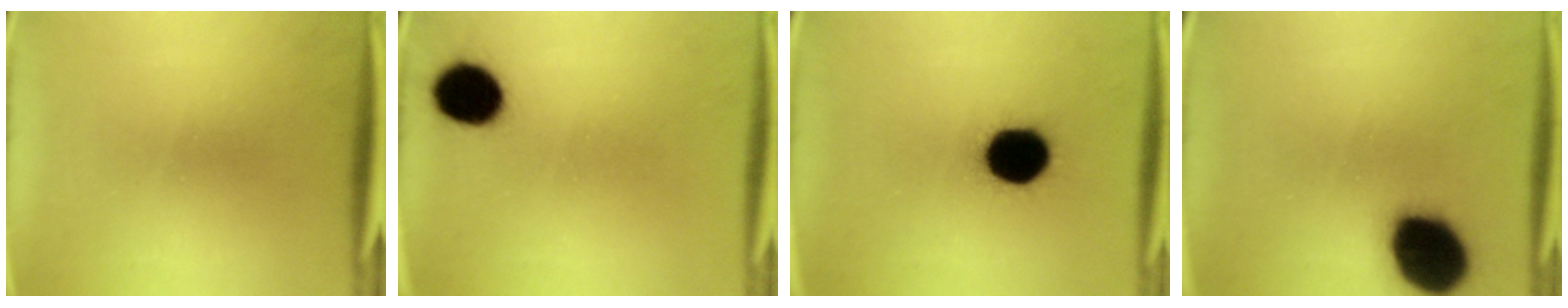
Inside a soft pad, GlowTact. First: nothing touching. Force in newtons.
{"total": 10.0}
{"total": 16.3}
{"total": 19.1}